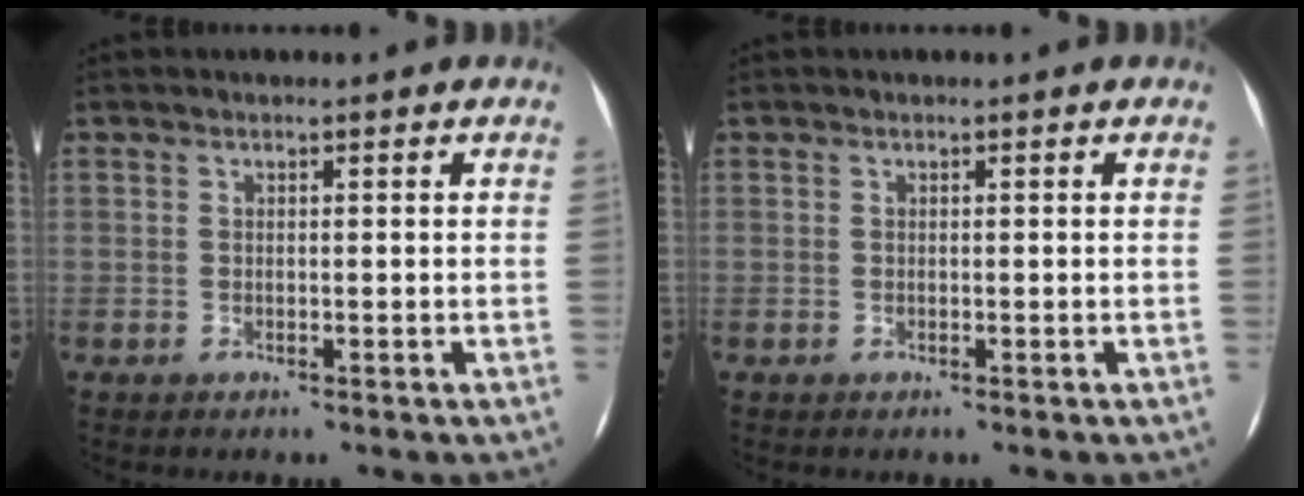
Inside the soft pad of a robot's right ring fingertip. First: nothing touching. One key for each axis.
{"total": 0.0}